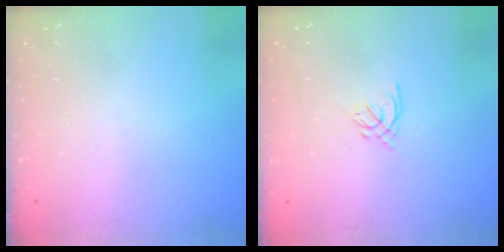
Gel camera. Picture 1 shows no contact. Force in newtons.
{"total": 1.6, "press": 1.5, "slide": 0.6}